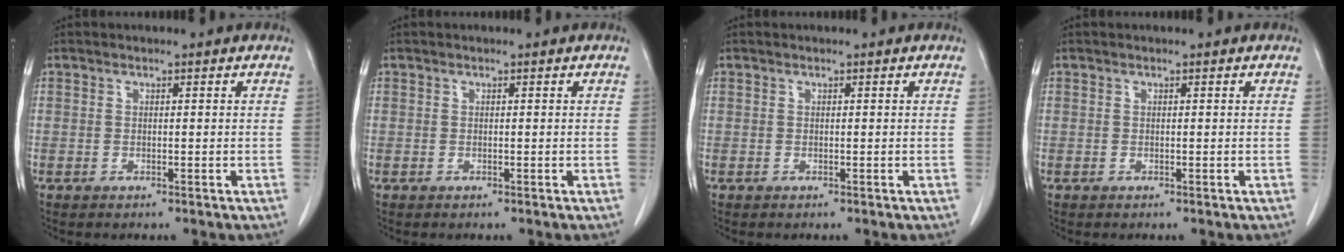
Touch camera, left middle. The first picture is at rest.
{"total": 0.0}
{"total": 0.0}
{"total": 0.0}